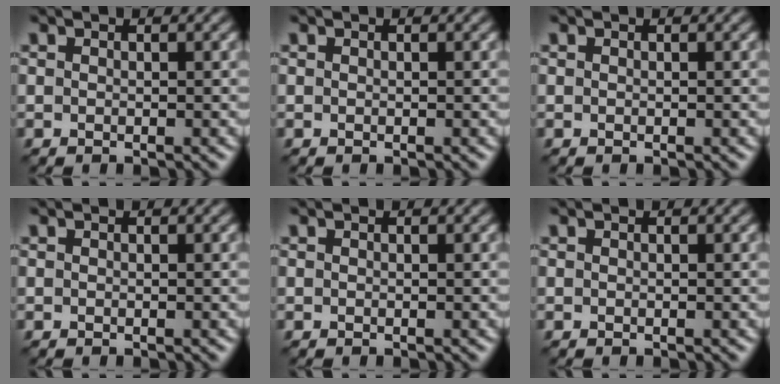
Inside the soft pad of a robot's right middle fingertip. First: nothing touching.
{"total": 0.0}
{"total": 0.0}
{"total": 0.0}
{"total": 0.0}
{"total": 0.0}